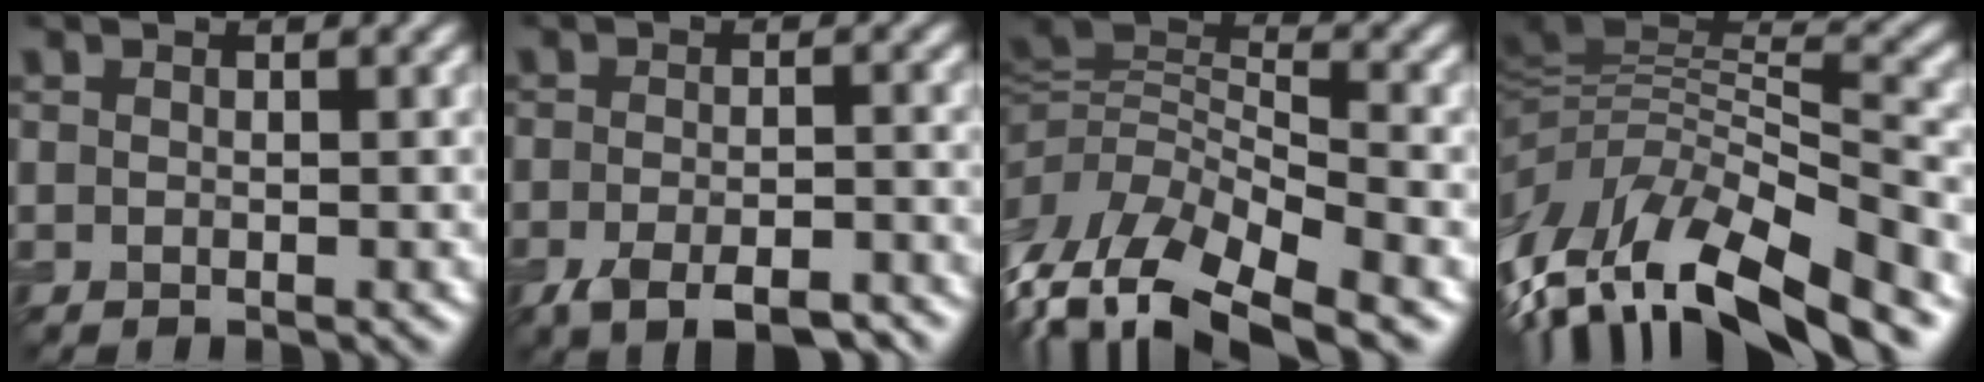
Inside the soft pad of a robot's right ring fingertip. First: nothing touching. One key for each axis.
{"total": 5.9, "fx": -4.0, "fy": 2.0, "fz": 3.8, "tx": -0.067, "ty": -0.006, "tz": -0.066}
{"total": 12.0, "fx": -6.9, "fy": 4.9, "fz": 8.4, "tx": -0.185, "ty": 0.008, "tz": -0.122}
{"total": 14.4, "fx": -7.5, "fy": 5.4, "fz": 11.1, "tx": -0.230, "ty": 0.015, "tz": -0.129}